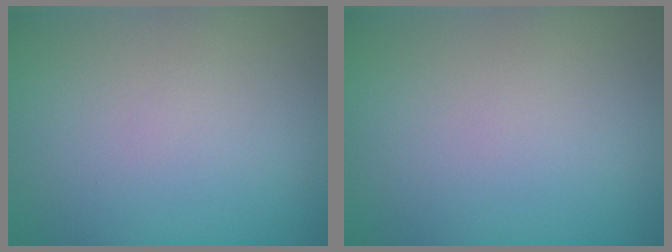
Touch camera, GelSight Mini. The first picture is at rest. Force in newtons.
{"total": 0.0}